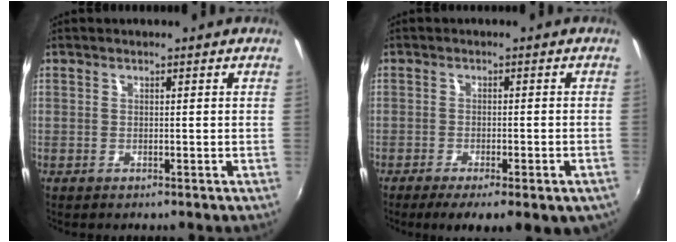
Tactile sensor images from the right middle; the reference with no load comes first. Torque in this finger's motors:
{"motor_torque": [1.06, -1.08, 0.34, 0.09]}